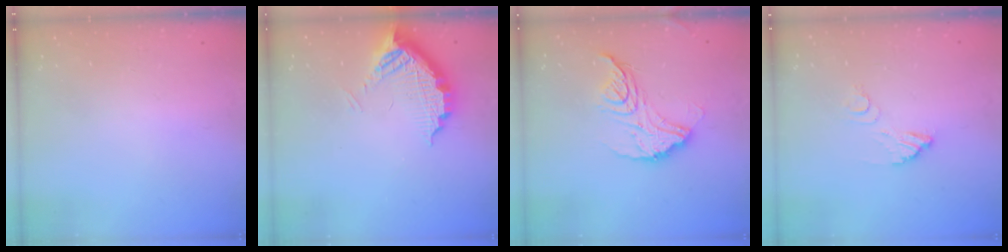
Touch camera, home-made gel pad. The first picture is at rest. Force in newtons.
{"total": 10.8, "press": 10.7, "slide": 0.9}
{"total": 13.8, "press": 13.8, "slide": 1.0}
{"total": 5.4, "press": 5.4, "slide": 0.1}